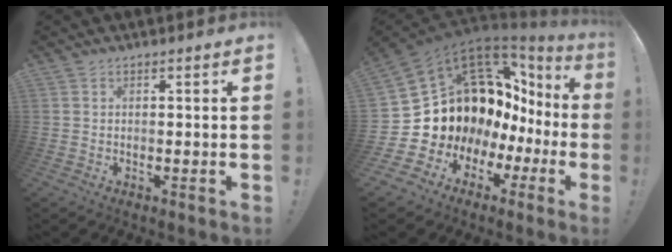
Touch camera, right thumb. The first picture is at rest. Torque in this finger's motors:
{"motor_torque": [2.51, 2.50, 1.24, -0.99, 0.22]}